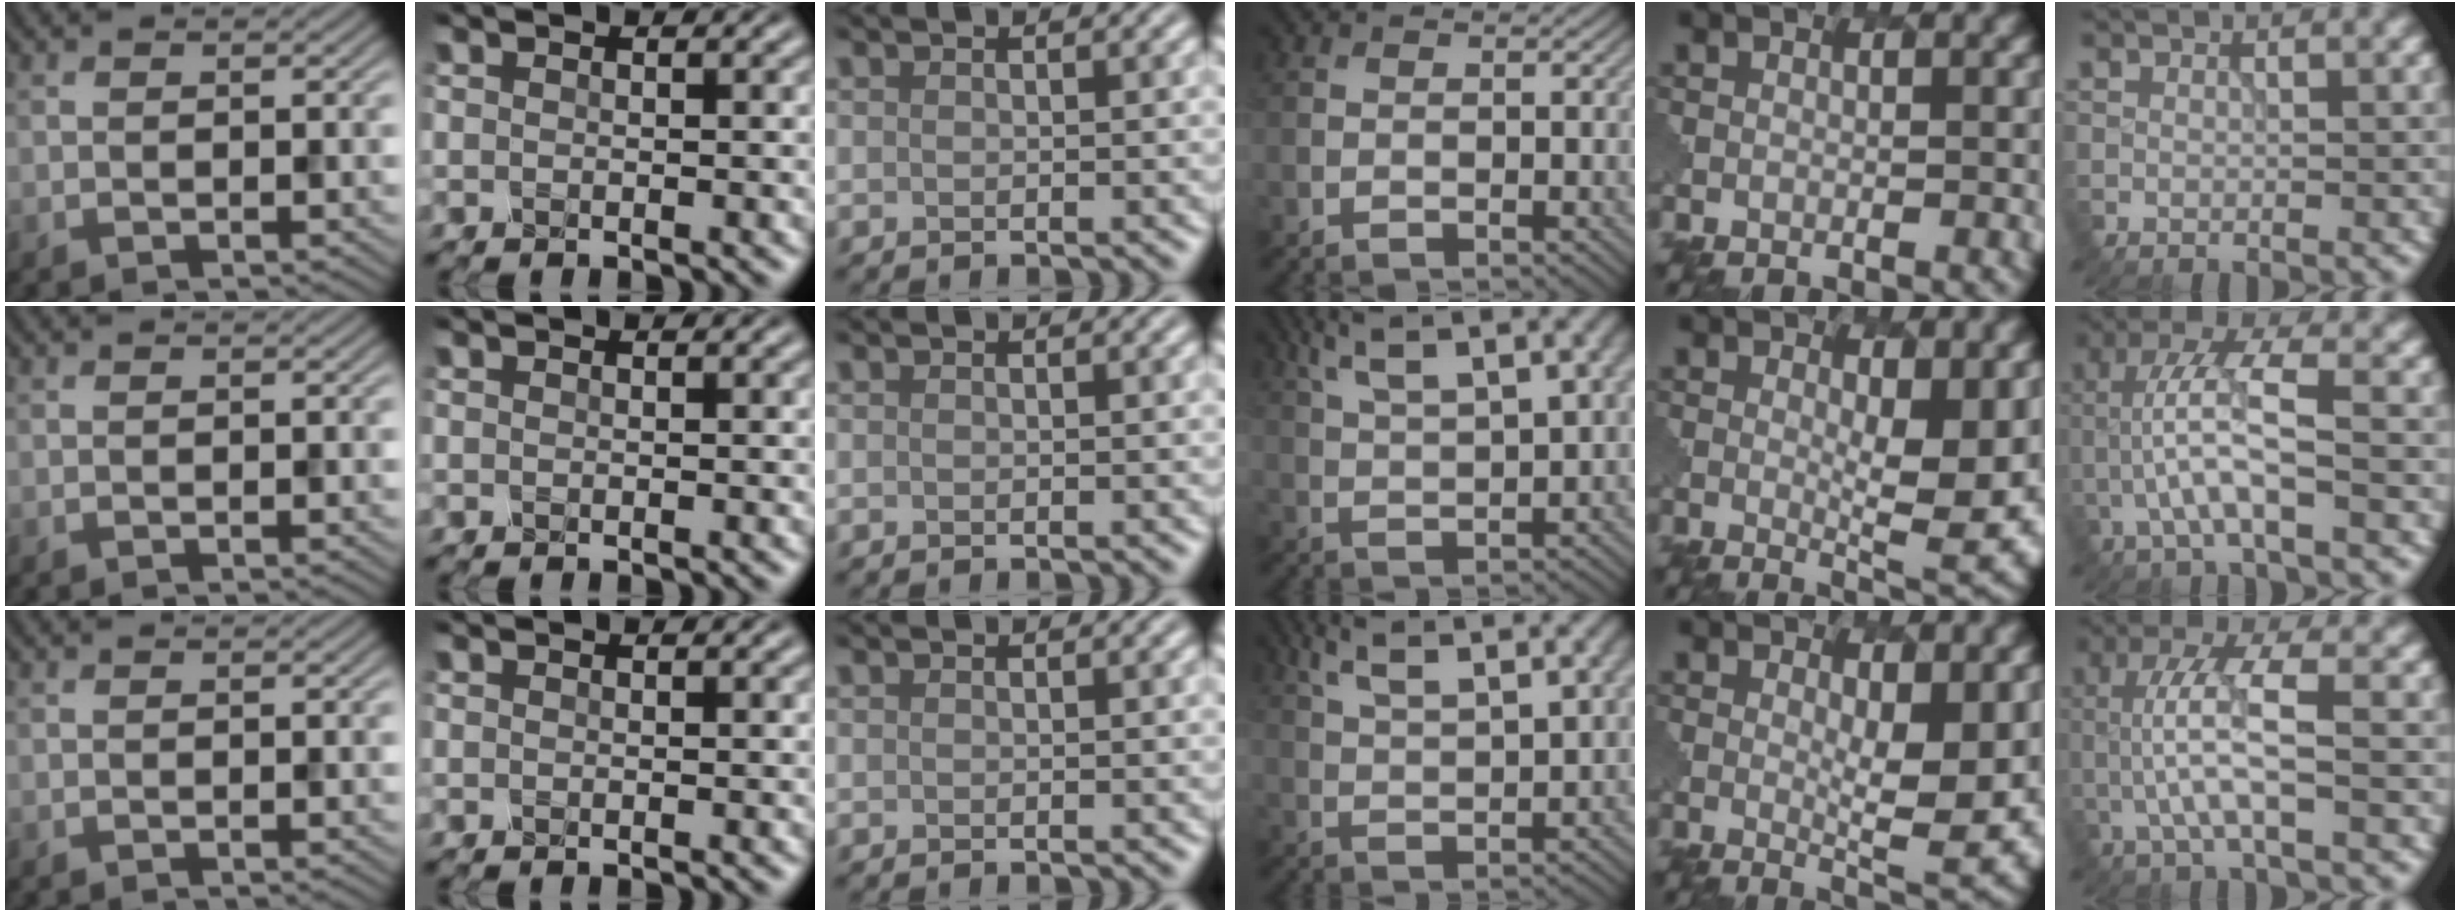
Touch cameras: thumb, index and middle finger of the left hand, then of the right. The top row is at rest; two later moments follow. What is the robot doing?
{"motion": "dispense", "object": "oil cruet"}